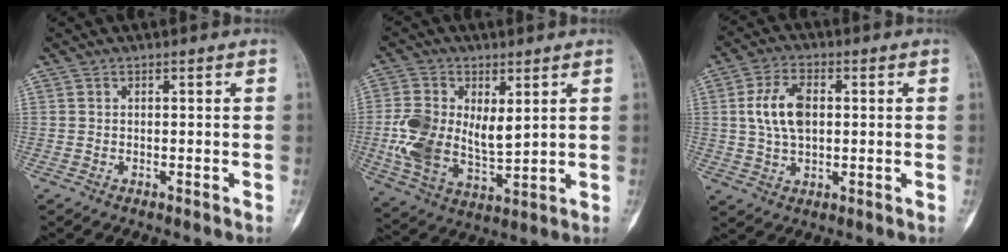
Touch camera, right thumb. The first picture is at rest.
{"total": 13.6, "force": [1.9, 8.2, 10.6], "torque": [-0.194, -0.014, 0.043]}
{"total": 8.8, "force": [1.2, 5.2, 7.1], "torque": [-0.132, 0.005, 0.023]}